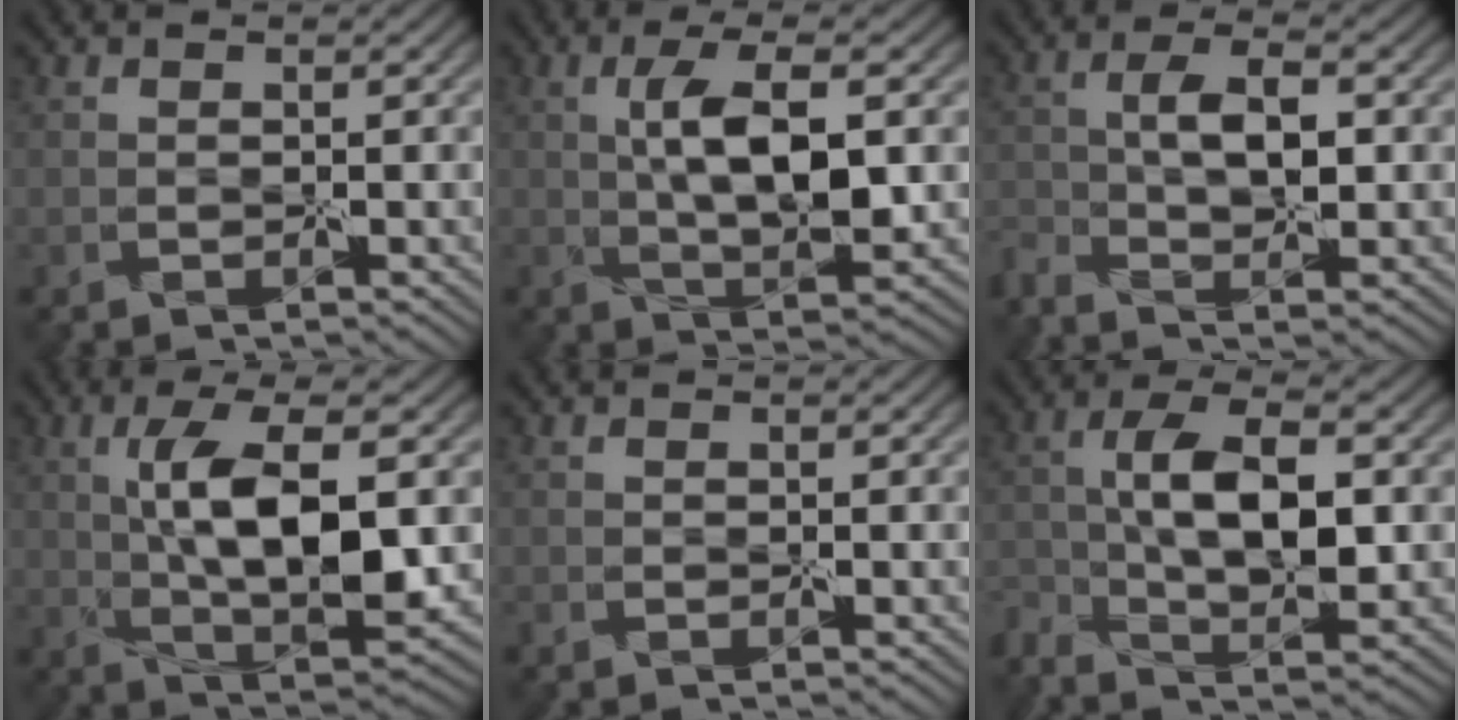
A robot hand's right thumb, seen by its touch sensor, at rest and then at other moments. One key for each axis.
{"total": 6.4, "fx": 1.4, "fy": 2.0, "fz": 5.9, "tx": -0.099, "ty": 0.006, "tz": 0.024}
{"total": 5.6, "fx": -2.0, "fy": 2.3, "fz": 4.7, "tx": -0.093, "ty": -0.003, "tz": -0.044}
{"total": 8.9, "fx": 1.6, "fy": 3.0, "fz": 8.2, "tx": -0.137, "ty": 0.007, "tz": 0.031}
{"total": 0.9, "fx": -0.7, "fy": 0.4, "fz": 0.3, "tx": -0.008, "ty": -0.005, "tz": -0.013}
{"total": 7.8, "fx": -1.5, "fy": 3.5, "fz": 6.8, "tx": -0.135, "ty": -0.003, "tz": -0.031}